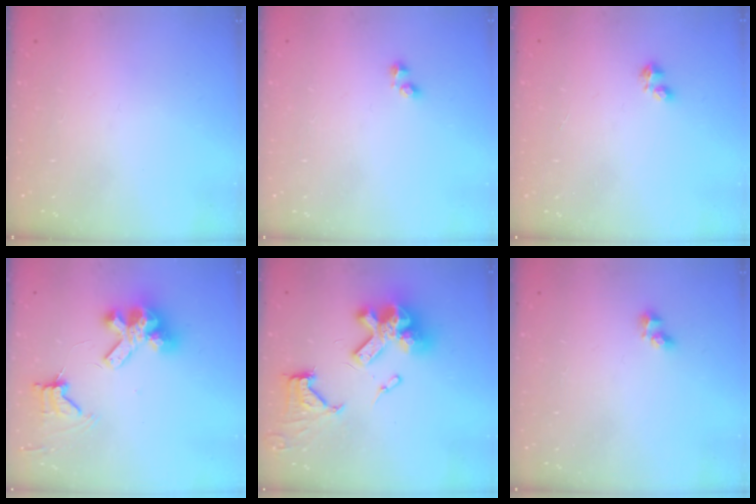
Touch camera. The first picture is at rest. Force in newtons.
{"total": 1.9, "press": 1.9, "slide": 0.5}
{"total": 2.4, "press": 2.3, "slide": 0.6}
{"total": 11.4, "press": 11.3, "slide": 1.5}
{"total": 20.4, "press": 20.3, "slide": 2.1}
{"total": 2.7, "press": 2.5, "slide": 1.0}